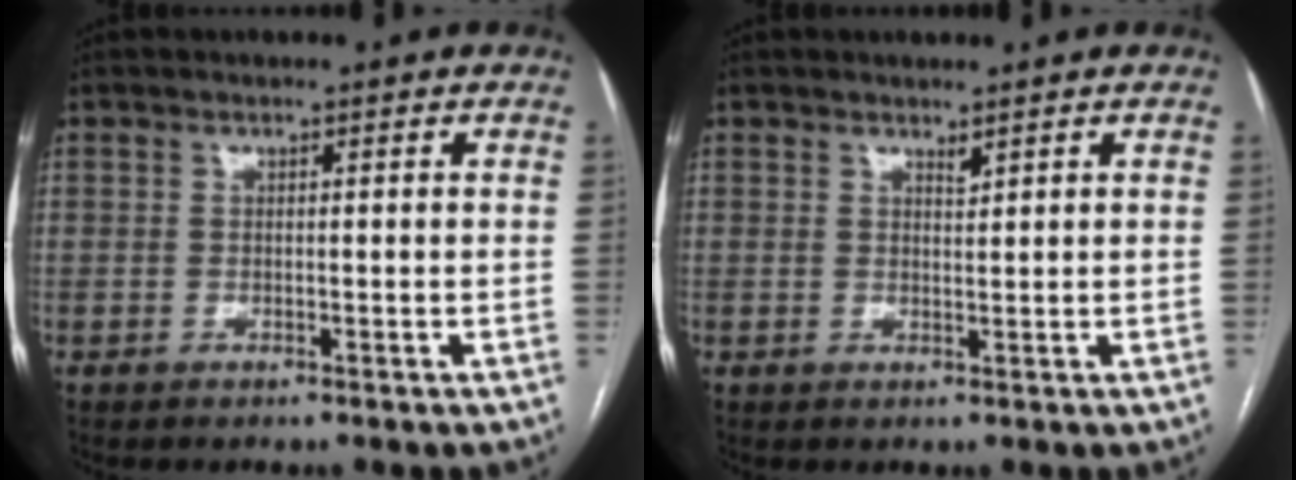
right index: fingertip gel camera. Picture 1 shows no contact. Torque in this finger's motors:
{"motor_torque": [-0.06, 0.08, -0.03, 0.00]}